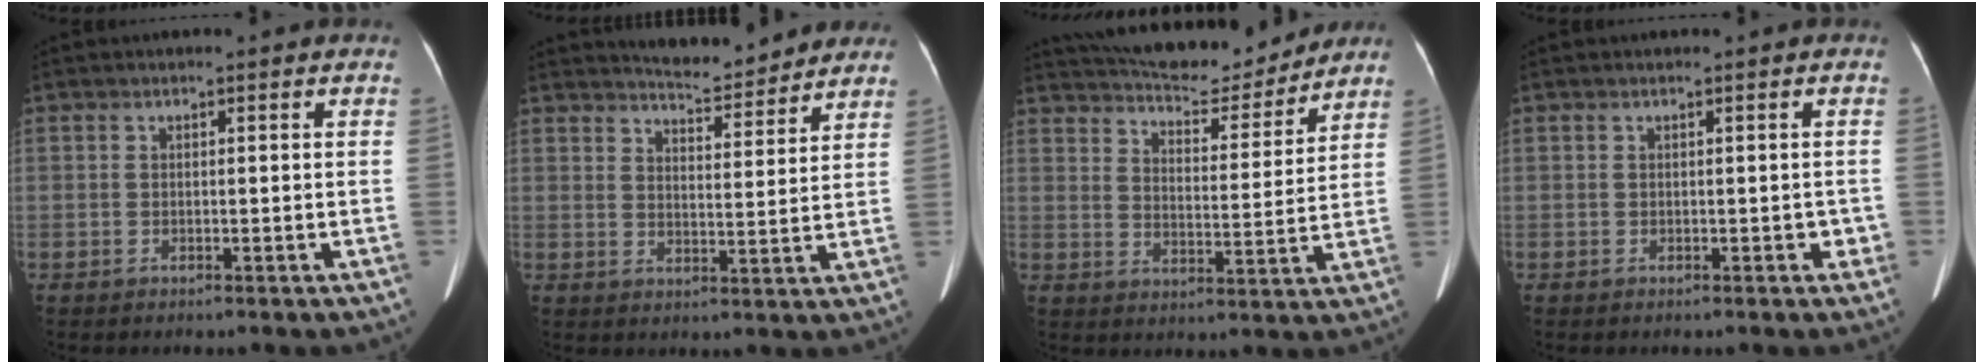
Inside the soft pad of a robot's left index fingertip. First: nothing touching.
{"total": 9.0, "force": [8.7, 1.2, 2.1], "torque": [-0.033, -0.001, 0.117]}
{"total": 16.0, "force": [14.8, 3.1, 5.1], "torque": [-0.079, 0.000, 0.216]}
{"total": 1.0, "force": [-0.1, 0.8, 0.6], "torque": [0.000, 0.005, -0.002]}